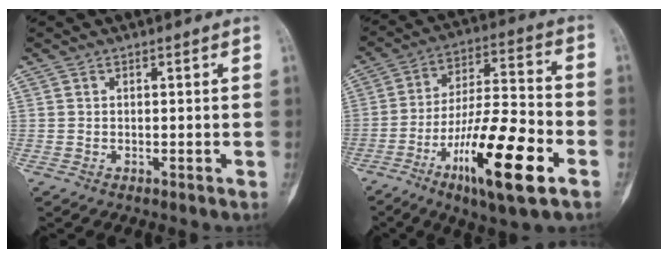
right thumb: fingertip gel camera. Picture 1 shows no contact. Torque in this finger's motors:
{"motor_torque": [0.48, 0.63, 1.89, -0.89, 0.28]}